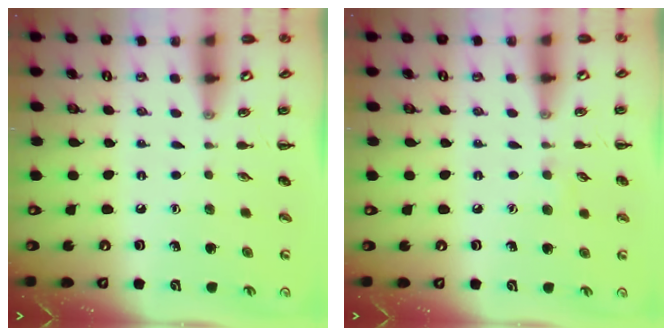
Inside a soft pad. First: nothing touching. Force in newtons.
{"total": 4.5, "press": 4.1, "slide": 1.7}